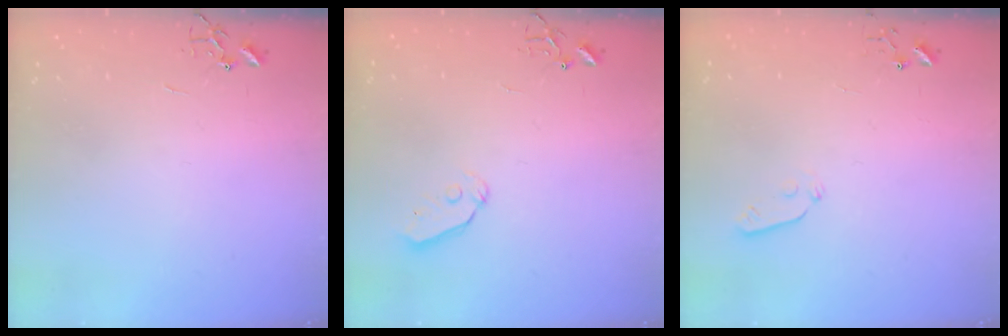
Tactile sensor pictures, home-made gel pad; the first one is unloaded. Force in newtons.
{"total": 4.9, "press": 4.8, "slide": 0.8}
{"total": 3.7, "press": 3.6, "slide": 0.8}